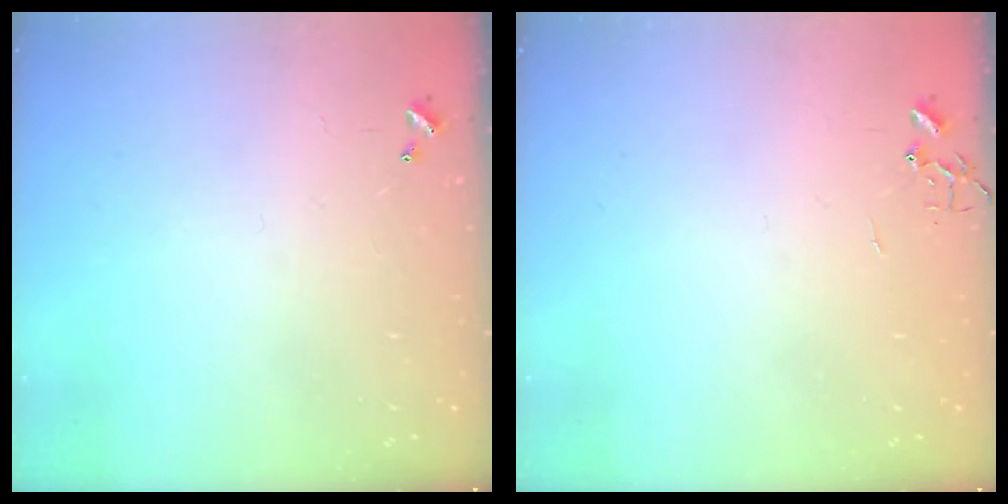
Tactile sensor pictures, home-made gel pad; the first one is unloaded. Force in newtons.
{"total": 0.0}